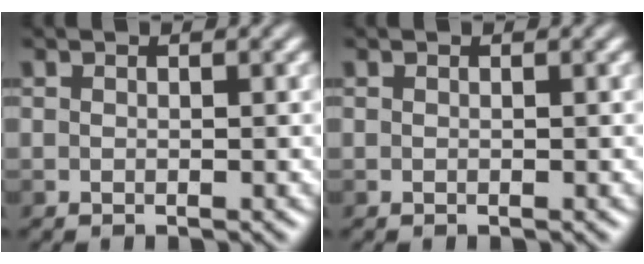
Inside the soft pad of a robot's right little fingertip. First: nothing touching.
{"total": 0.0}